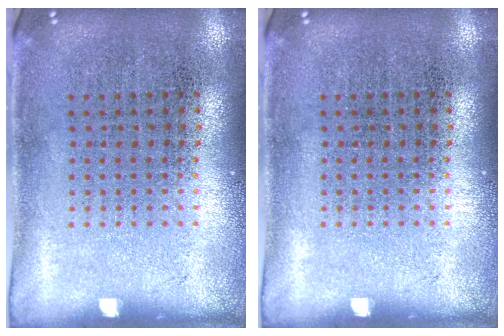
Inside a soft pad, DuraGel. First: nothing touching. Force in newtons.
{"total": 0.0}